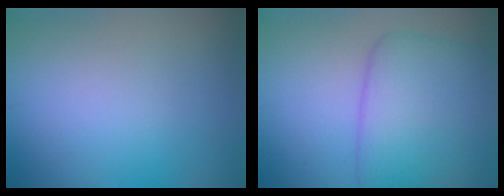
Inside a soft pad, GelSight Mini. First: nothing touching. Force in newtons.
{"total": 7.0, "press": 7.0, "slide": 0.2}